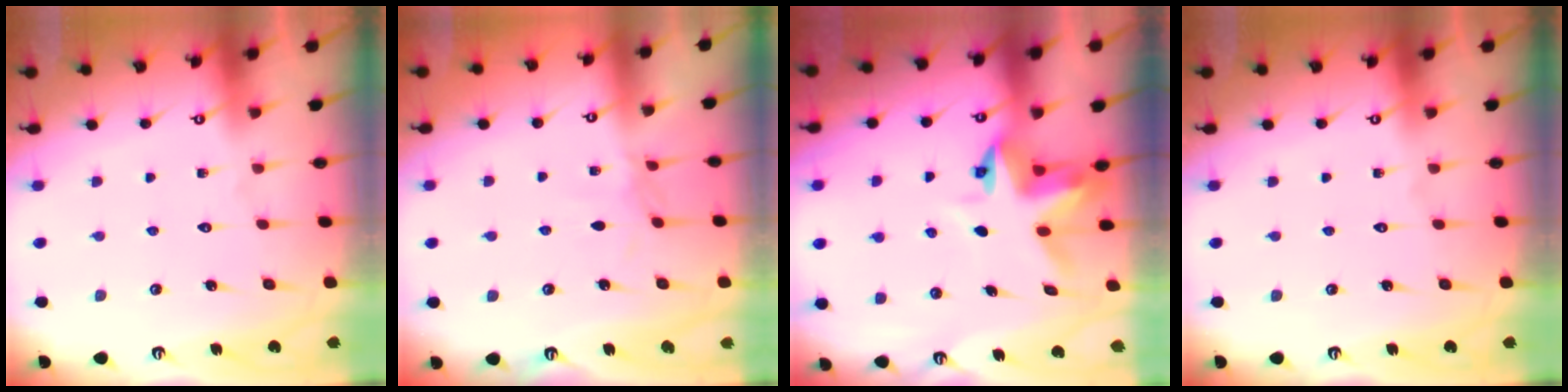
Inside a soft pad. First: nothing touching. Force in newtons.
{"total": 2.3, "press": 2.3, "slide": 0.5}
{"total": 4.2, "press": 4.2, "slide": 0.3}
{"total": 0.0}